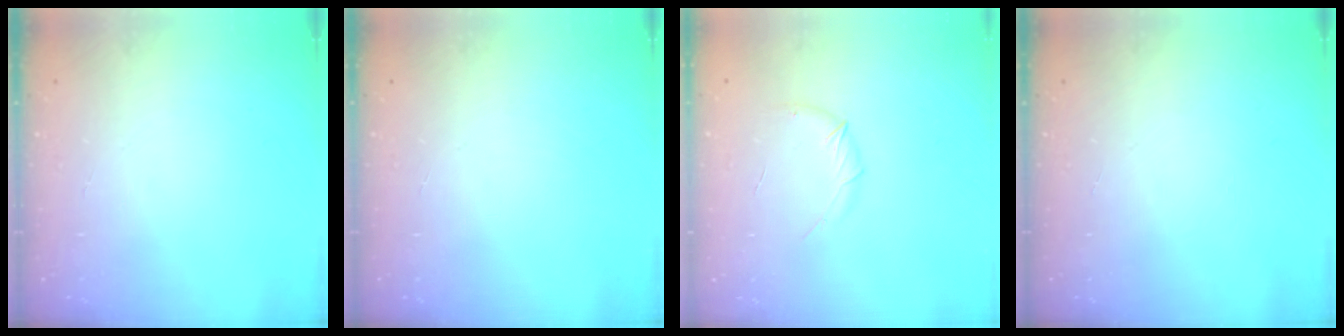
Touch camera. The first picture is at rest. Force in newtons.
{"total": 0.0}
{"total": 5.7, "press": 5.5, "slide": 1.6}
{"total": 0.0}